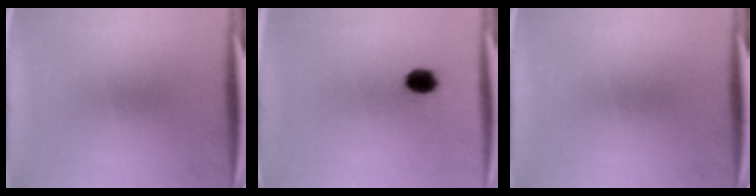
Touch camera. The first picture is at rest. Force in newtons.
{"total": 3.9}
{"total": 0.0}